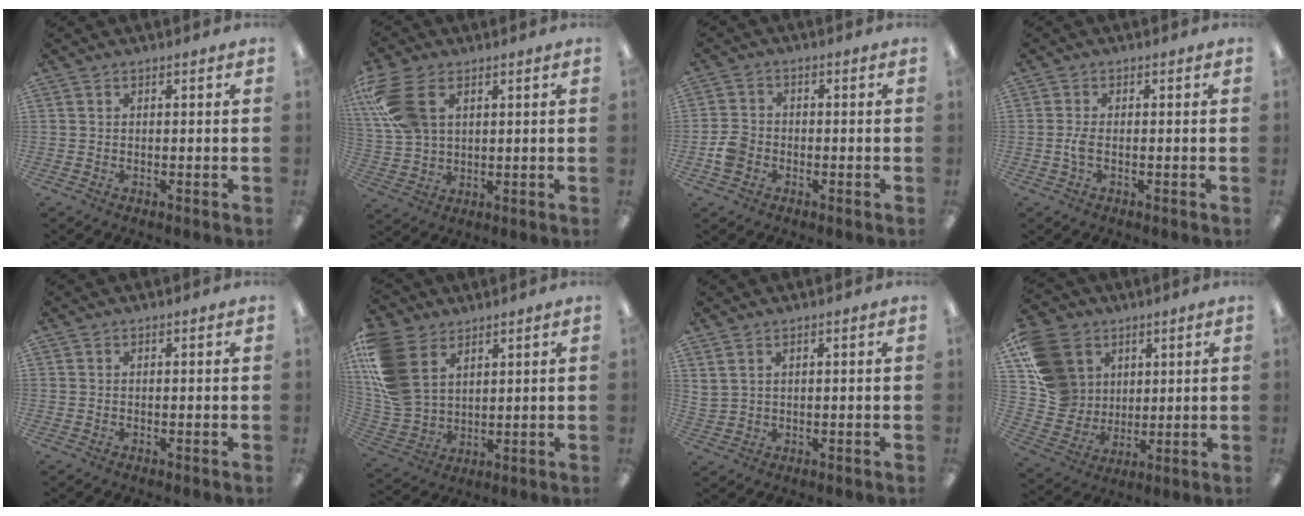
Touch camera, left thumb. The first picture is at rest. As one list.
[{"total": 13.4, "force": [4.9, 8.7, 8.9], "torque": [-0.217, 0.004, 0.092]}, {"total": 4.9, "force": [-1.8, 3.9, 2.3], "torque": [-0.043, 0.012, -0.032]}, {"total": 3.3, "force": [-0.5, 1.5, 2.9], "torque": [-0.064, 0.000, -0.012]}, {"total": 0.0}, {"total": 15.4, "force": [6.3, 11.0, 8.8], "torque": [-0.225, -0.018, 0.123]}, {"total": 2.7, "force": [1.7, 1.6, 1.4], "torque": [-0.031, 0.001, 0.032]}, {"total": 14.9, "force": [6.1, 12.3, 5.8], "torque": [-0.135, -0.020, 0.126]}]